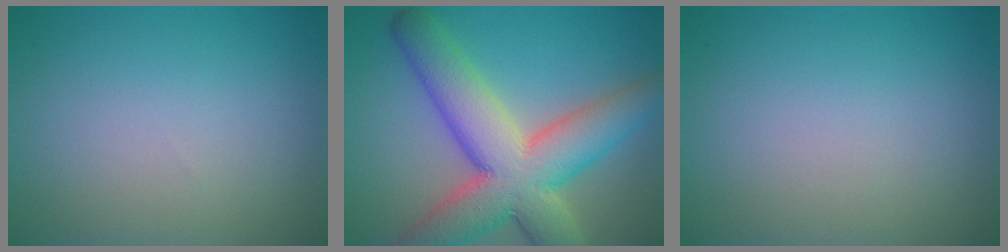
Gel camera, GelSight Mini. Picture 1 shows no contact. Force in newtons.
{"total": 11.1, "press": 11.1, "slide": 0.8}
{"total": 0.0}